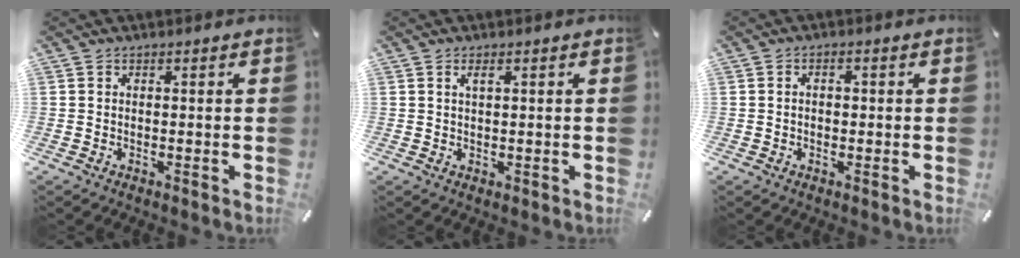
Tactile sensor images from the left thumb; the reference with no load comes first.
{"total": 1.7, "force": [0.8, 0.8, 1.3], "torque": [-0.028, 0.002, 0.012]}
{"total": 1.9, "force": [-0.1, 1.3, 1.4], "torque": [-0.021, 0.002, -0.006]}